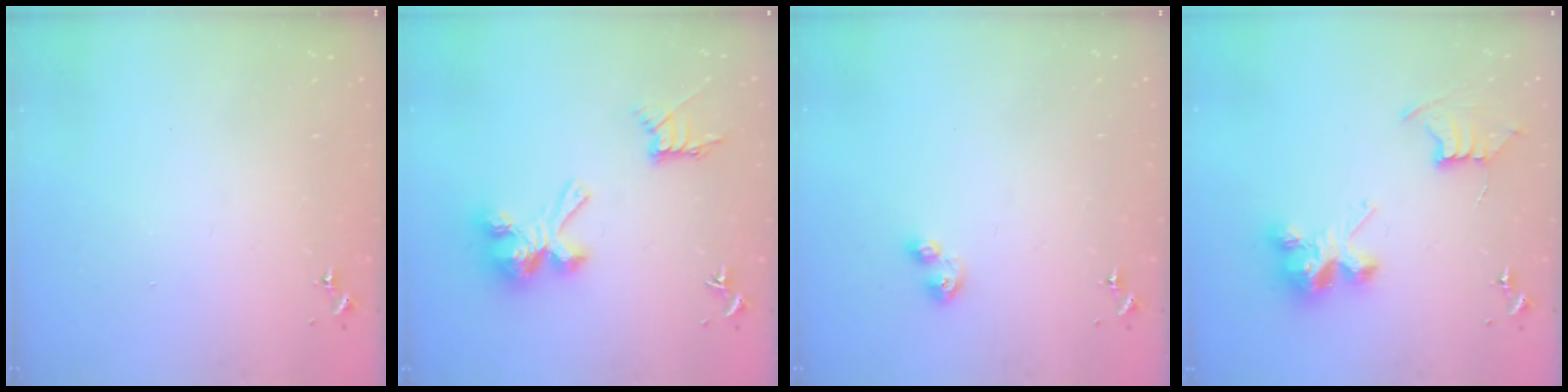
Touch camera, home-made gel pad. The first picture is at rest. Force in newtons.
{"total": 15.2, "press": 15.2, "slide": 0.9}
{"total": 5.9, "press": 5.8, "slide": 1.0}
{"total": 11.8, "press": 11.7, "slide": 0.8}